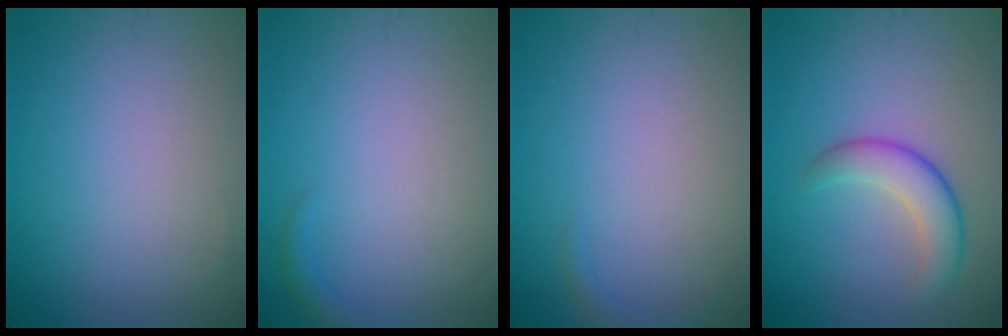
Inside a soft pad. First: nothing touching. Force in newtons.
{"total": 0.9, "press": 0.9, "slide": 0.1}
{"total": 0.8, "press": 0.8, "slide": 0.0}
{"total": 3.5, "press": 3.5, "slide": 0.1}